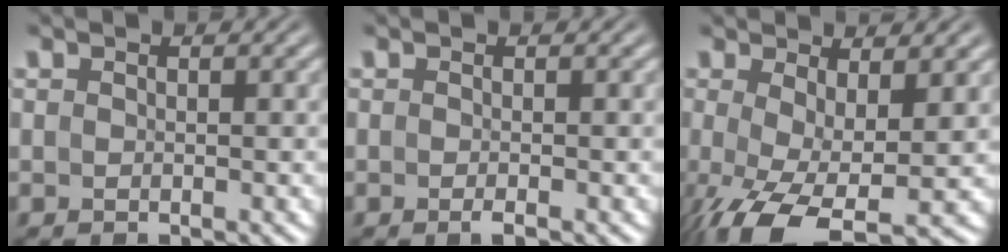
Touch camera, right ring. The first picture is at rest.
{"total": 0.6, "force": [-0.4, 0.1, 0.5], "torque": [-0.006, 0.000, -0.008]}
{"total": 5.2, "force": [-2.3, 1.9, 4.2], "torque": [-0.101, -0.046, -0.013]}